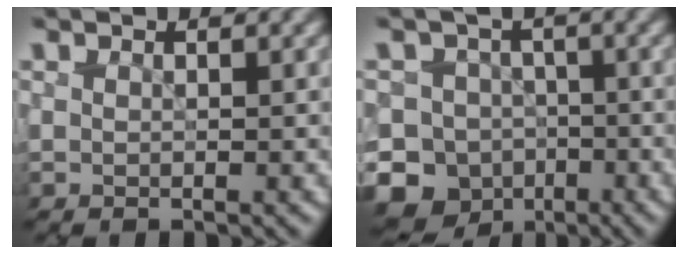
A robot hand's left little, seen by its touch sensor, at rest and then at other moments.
{"total": 11.4, "force": [-6.4, 9.1, 2.1], "torque": [-0.025, -0.019, -0.118]}